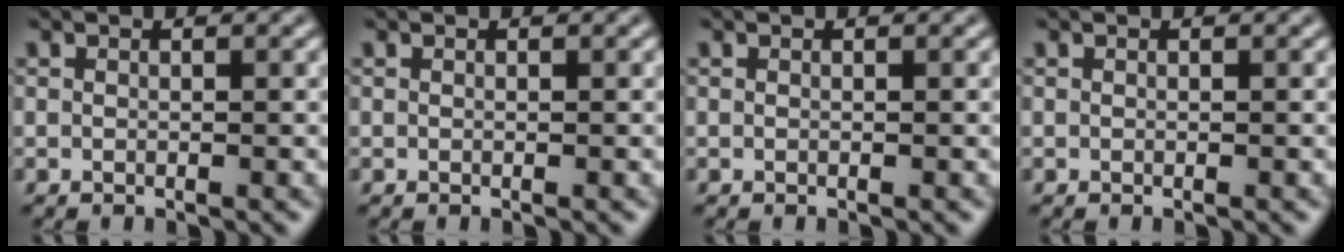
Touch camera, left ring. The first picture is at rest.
{"total": 0.0}
{"total": 0.0}
{"total": 0.0}